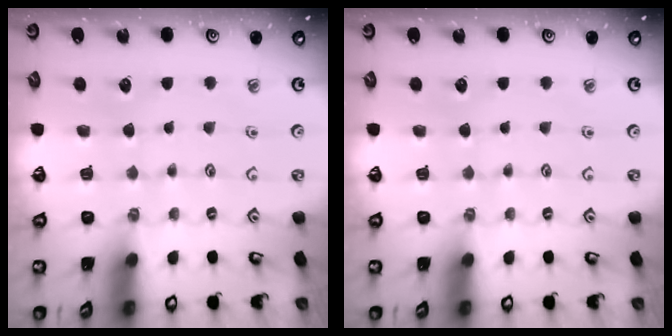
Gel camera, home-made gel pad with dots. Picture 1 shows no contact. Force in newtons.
{"total": 0.0}